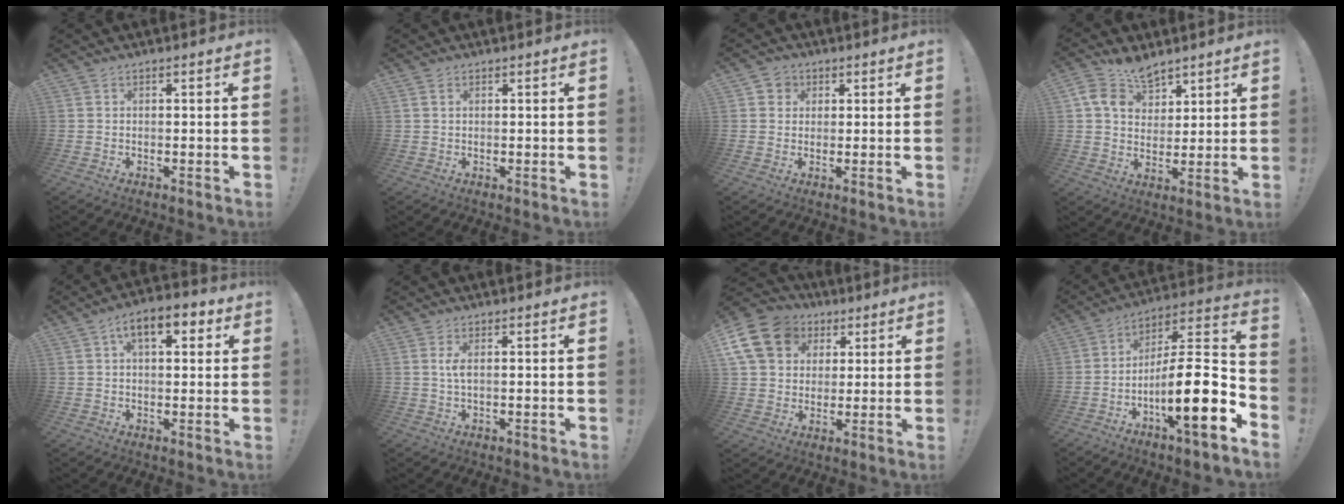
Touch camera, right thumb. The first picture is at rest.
{"total": 1.4, "force": [0.7, 0.9, 0.8], "torque": [-0.013, 0.000, 0.012]}
{"total": 3.5, "force": [1.1, 3.3, 0.8], "torque": [-0.009, -0.002, 0.020]}
{"total": 11.4, "force": [7.3, 7.4, 4.7], "torque": [-0.079, -0.037, 0.144]}
{"total": 9.3, "force": [3.6, 4.5, 7.2], "torque": [-0.103, -0.001, 0.059]}
{"total": 2.6, "force": [0.5, 0.6, 2.5], "torque": [-0.047, 0.001, 0.007]}
{"total": 16.3, "force": [5.7, 13.2, 7.7], "torque": [-0.125, -0.022, 0.116]}
{"total": 17.9, "force": [-6.0, 2.6, 16.7], "torque": [-0.282, 0.005, -0.105]}